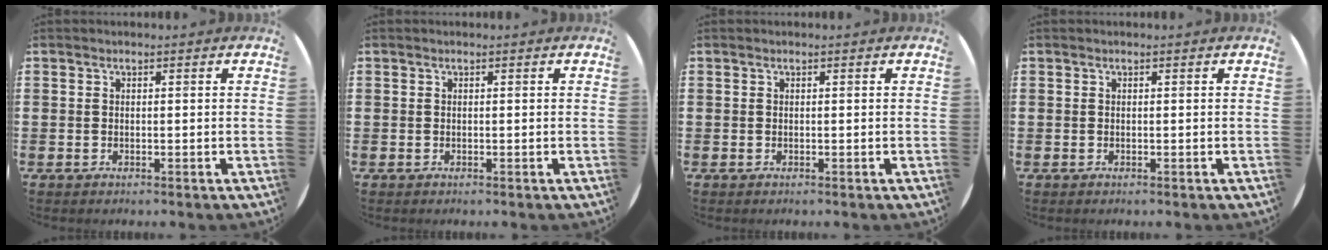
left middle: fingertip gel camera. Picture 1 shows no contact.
{"total": 0.0}
{"total": 0.0}
{"total": 0.0}